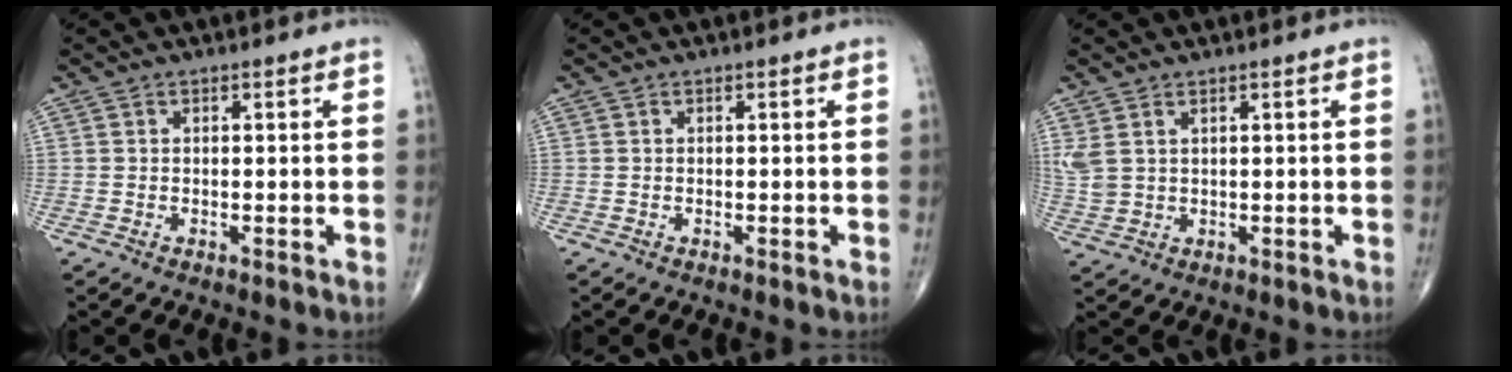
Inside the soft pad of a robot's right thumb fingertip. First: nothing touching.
{"total": 0.0}
{"total": 4.2, "force": [1.8, 2.5, 2.9], "torque": [-0.075, 0.001, 0.047]}